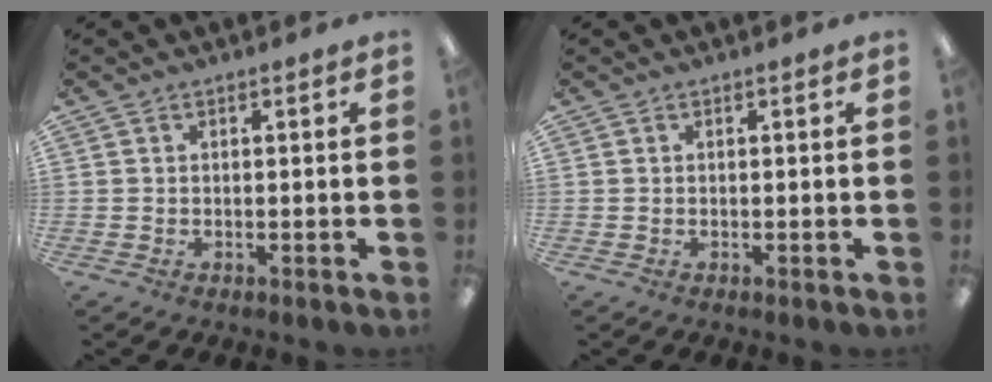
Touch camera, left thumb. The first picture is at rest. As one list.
[{"total": 0.0}]